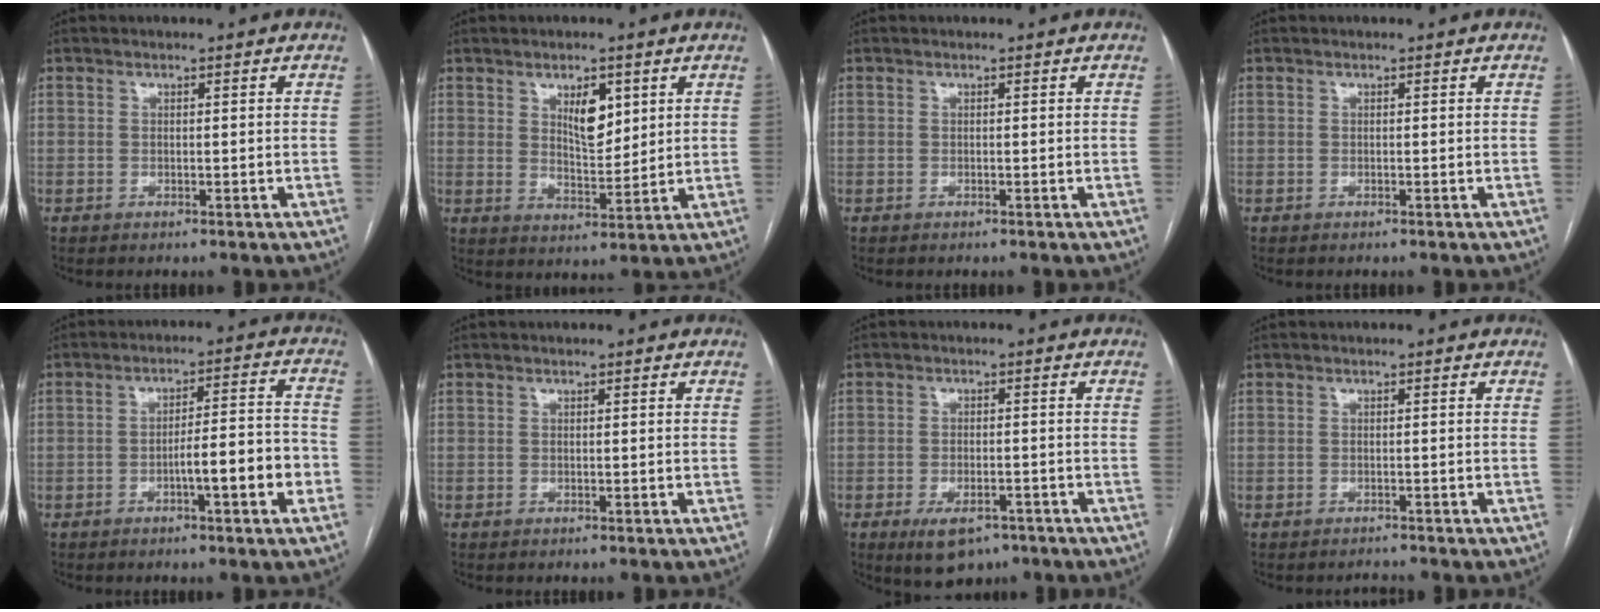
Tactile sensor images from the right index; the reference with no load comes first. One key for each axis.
{"total": 5.9, "fx": 2.6, "fy": 2.4, "fz": 4.7, "tx": -0.081, "ty": -0.003, "tz": 0.051}
{"total": 0.0}
{"total": 0.0}
{"total": 8.4, "fx": -3.2, "fy": 1.0, "fz": 7.8, "tx": -0.113, "ty": 0.019, "tz": -0.044}
{"total": 0.0}
{"total": 6.3, "fx": -3.9, "fy": 3.0, "fz": 3.9, "tx": -0.069, "ty": -0.008, "tz": -0.054}
{"total": 1.1, "fx": -1.1, "fy": 0.2, "fz": 0.0, "tx": -0.001, "ty": -0.004, "tz": -0.010}